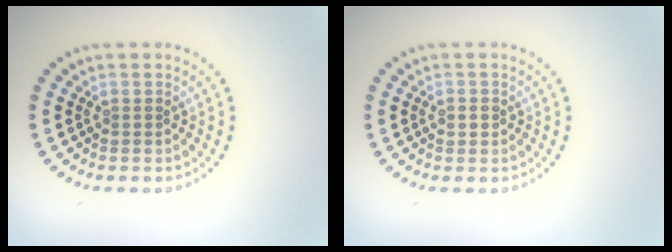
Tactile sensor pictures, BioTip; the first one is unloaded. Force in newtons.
{"total": 1.1, "press": 1.0, "slide": 0.2}